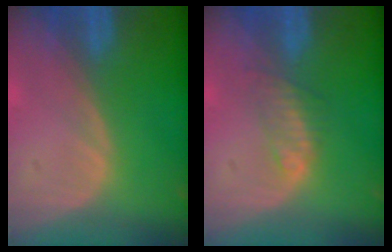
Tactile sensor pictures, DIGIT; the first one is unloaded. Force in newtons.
{"total": 2.5, "press": 2.4, "slide": 0.3}